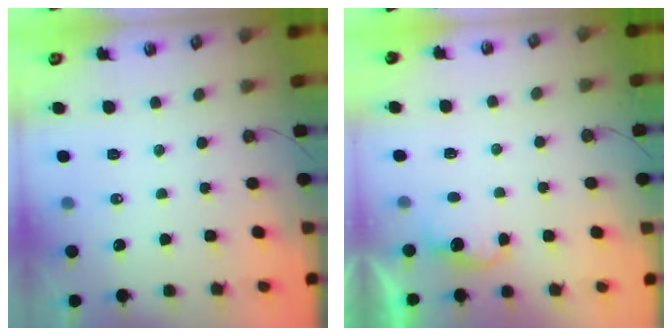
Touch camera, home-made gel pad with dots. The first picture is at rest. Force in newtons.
{"total": 4.0, "press": 3.8, "slide": 1.0}